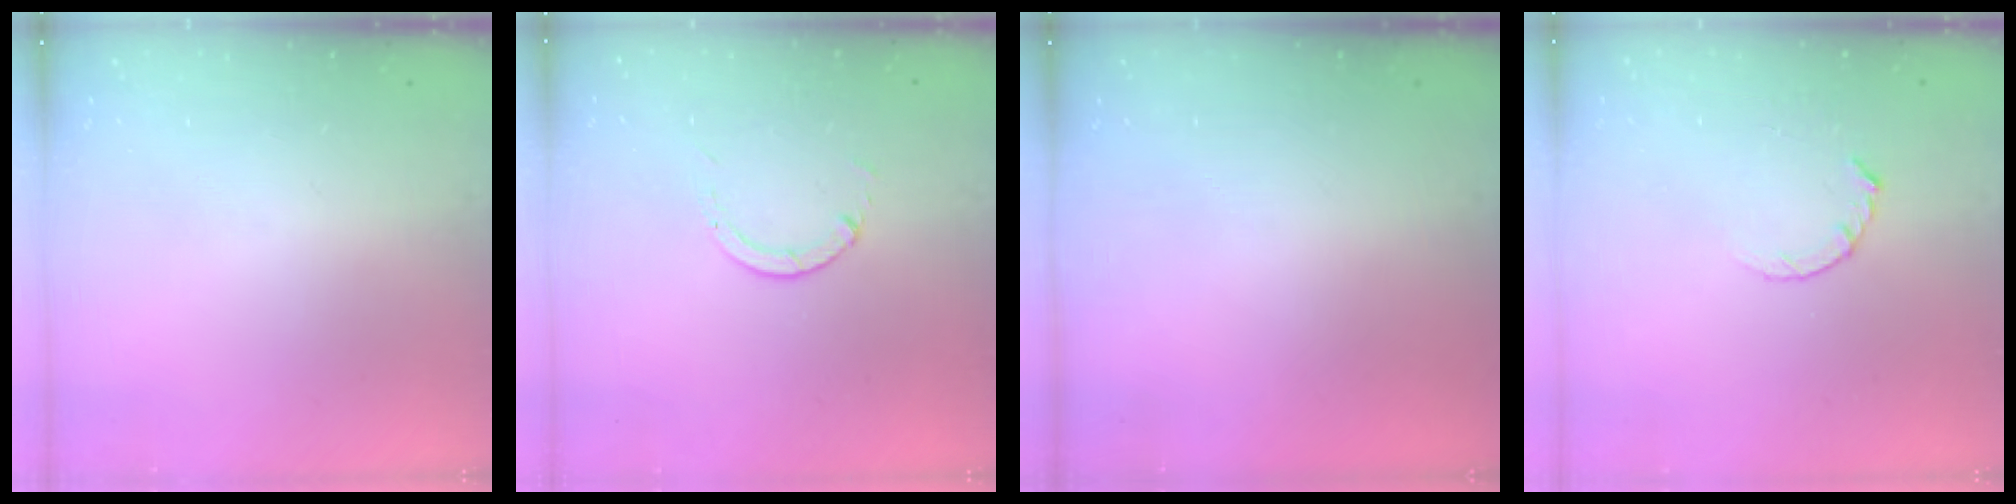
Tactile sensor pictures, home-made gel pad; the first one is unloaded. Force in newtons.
{"total": 1.3, "press": 1.3, "slide": 0.2}
{"total": 0.0}
{"total": 2.8, "press": 2.8, "slide": 0.4}